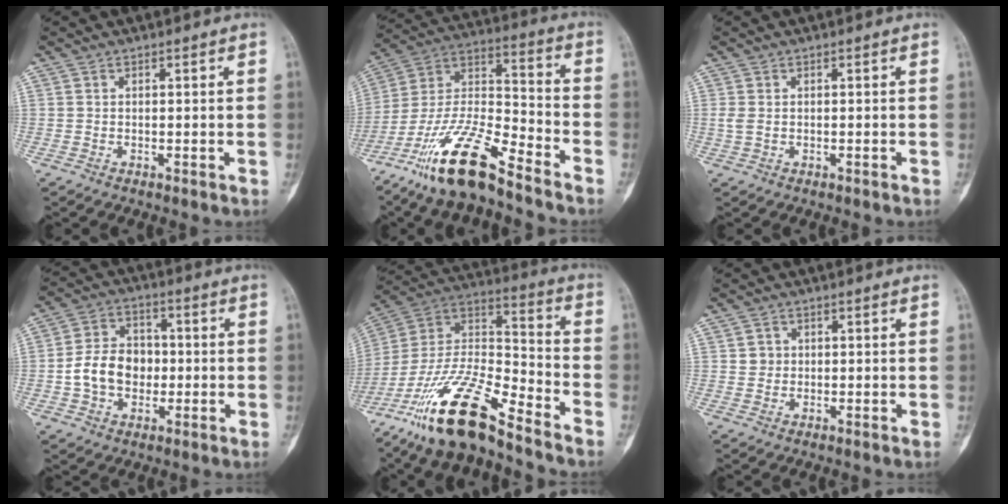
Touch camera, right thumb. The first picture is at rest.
{"total": 18.3, "force": [-13.2, 4.4, 12.0], "torque": [-0.230, 0.073, -0.246]}
{"total": 1.6, "force": [-0.1, 1.1, 1.2], "torque": [-0.035, 0.007, -0.003]}
{"total": 10.4, "force": [-1.3, 8.1, 6.4], "torque": [-0.089, 0.029, -0.029]}
{"total": 21.3, "force": [-15.4, 5.5, 13.7], "torque": [-0.275, 0.067, -0.287]}
{"total": 1.8, "force": [0.3, 1.8, 0.4], "torque": [0.009, 0.006, 0.004]}